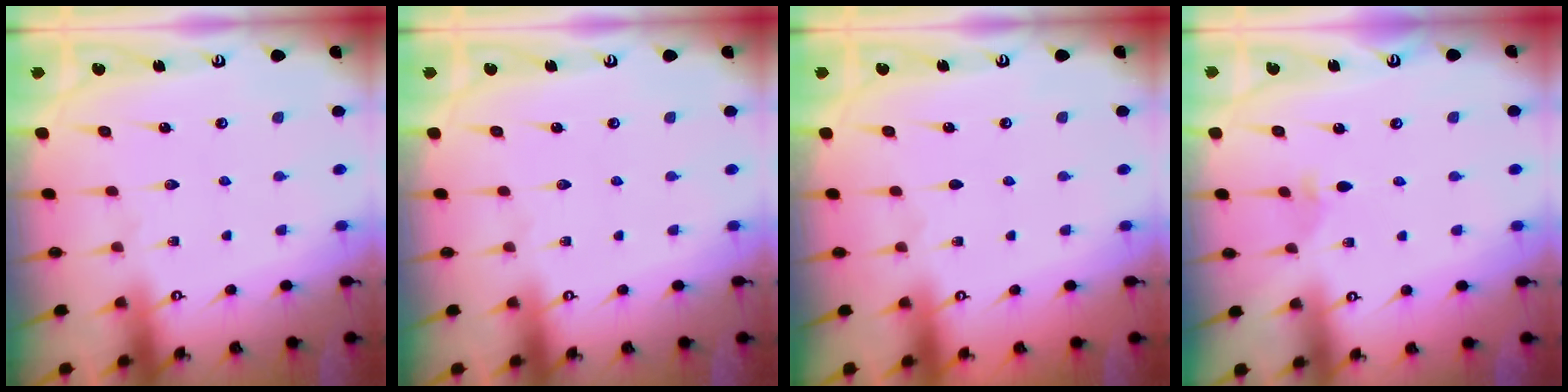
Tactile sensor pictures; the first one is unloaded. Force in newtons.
{"total": 0.0}
{"total": 0.0}
{"total": 2.2, "press": 2.2, "slide": 0.6}